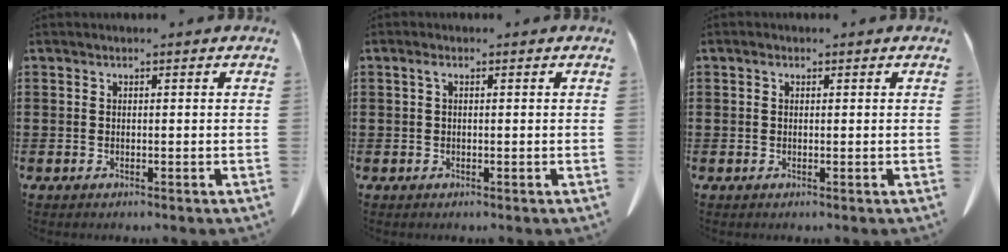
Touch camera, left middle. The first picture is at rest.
{"total": 1.2, "force": [0.1, 0.3, 1.1], "torque": [-0.024, 0.003, 0.001]}
{"total": 0.7, "force": [0.2, 0.5, 0.5], "torque": [-0.012, 0.005, 0.003]}